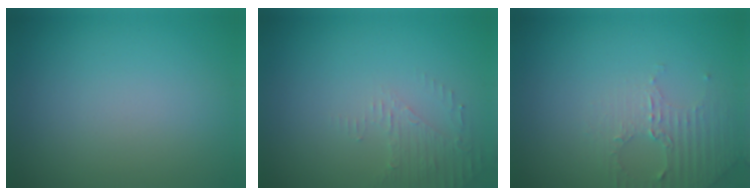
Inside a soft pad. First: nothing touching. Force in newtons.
{"total": 1.9, "press": 1.8, "slide": 0.4}
{"total": 2.6, "press": 2.5, "slide": 0.7}